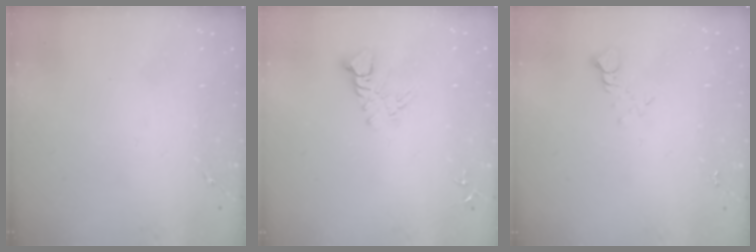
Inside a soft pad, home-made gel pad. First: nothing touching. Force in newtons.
{"total": 6.0, "press": 6.0, "slide": 0.2}
{"total": 4.0, "press": 4.0, "slide": 0.4}